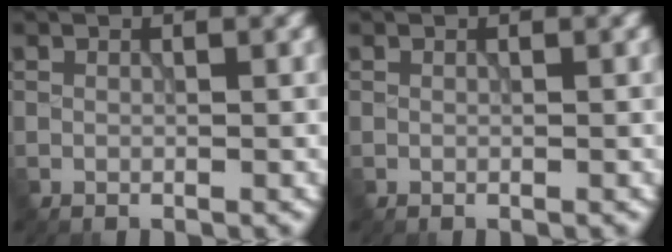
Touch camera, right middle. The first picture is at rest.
{"total": 0.0}